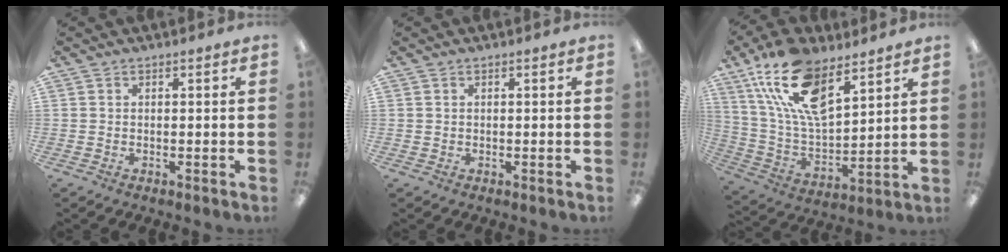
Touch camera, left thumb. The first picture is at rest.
{"total": 0.0}
{"total": 19.6, "force": [11.5, 9.3, 12.9], "torque": [-0.274, -0.056, 0.203]}